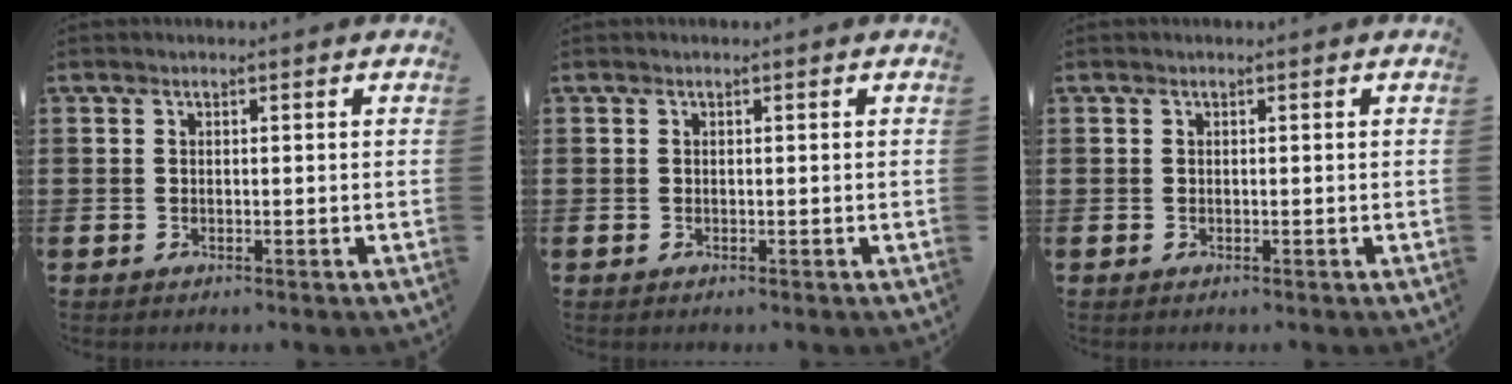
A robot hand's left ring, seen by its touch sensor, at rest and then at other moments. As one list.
[{"total": 0.0}, {"total": 0.0}]